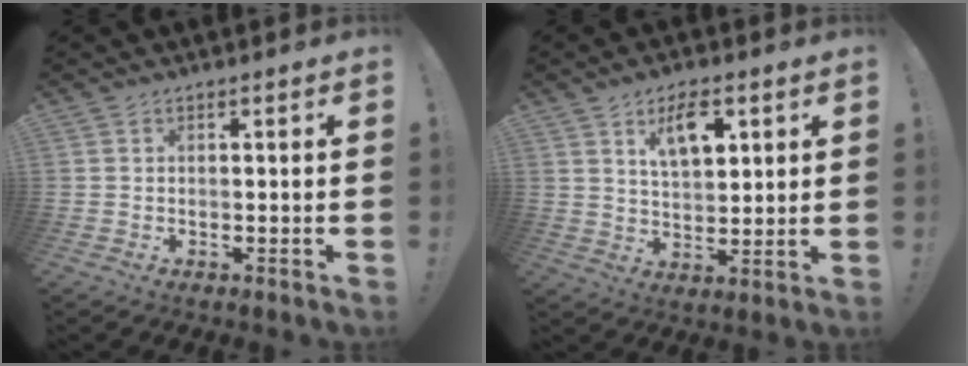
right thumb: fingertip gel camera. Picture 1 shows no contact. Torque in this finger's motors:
{"motor_torque": [0.77, 0.89, 0.16, 0.09, 0.05]}